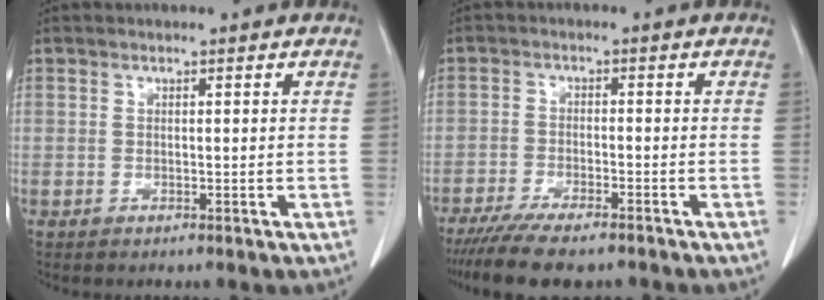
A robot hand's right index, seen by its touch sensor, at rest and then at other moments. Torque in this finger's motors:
{"motor_torque": [1.08, -1.07, 0.51, 0.15]}